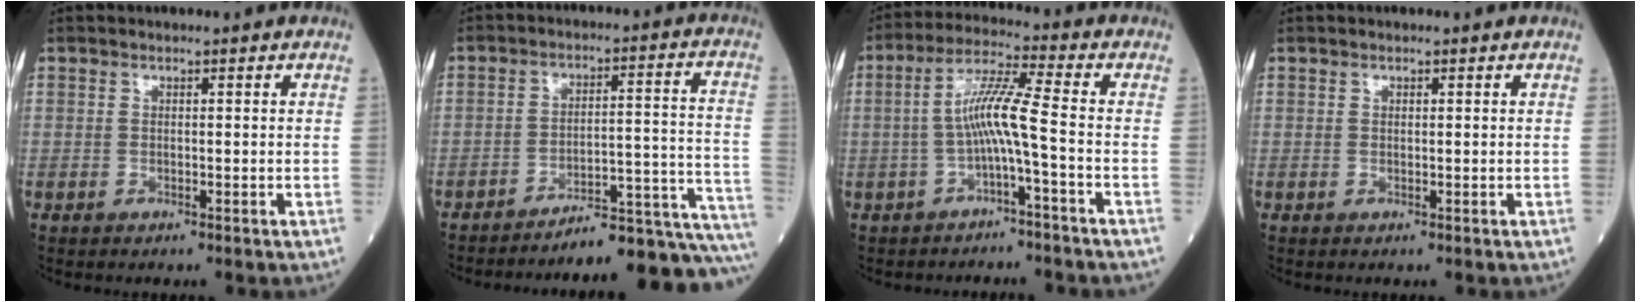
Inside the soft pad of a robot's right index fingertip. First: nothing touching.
{"total": 18.2, "force": [-17.2, -1.2, 5.8], "torque": [-0.017, 0.026, -0.226]}
{"total": 6.9, "force": [-1.6, -0.6, 6.7], "torque": [-0.132, 0.022, -0.026]}
{"total": 0.0}